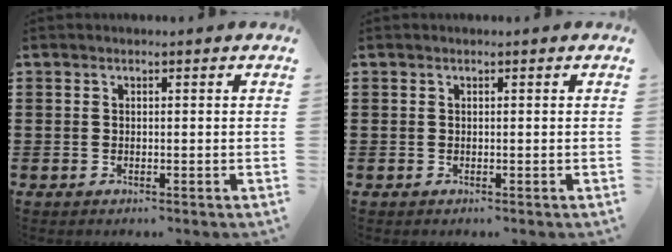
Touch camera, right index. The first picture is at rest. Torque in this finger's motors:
{"motor_torque": [1.13, 1.01, 0.00, 0.00]}